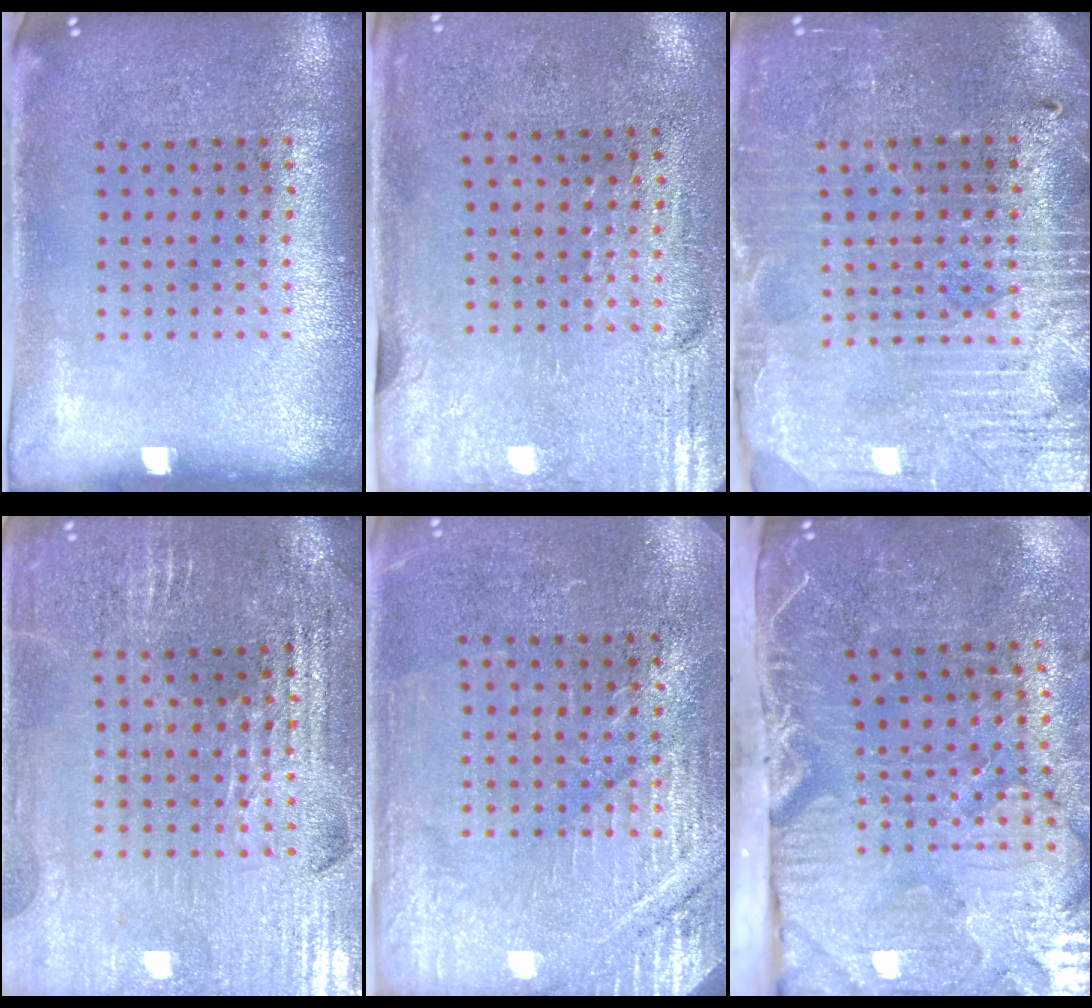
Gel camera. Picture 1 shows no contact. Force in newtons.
{"total": 2.9, "press": 2.5, "slide": 1.5}
{"total": 3.8, "press": 3.6, "slide": 1.3}
{"total": 3.0, "press": 3.0, "slide": 0.4}
{"total": 2.8, "press": 2.8, "slide": 0.4}
{"total": 5.3, "press": 4.4, "slide": 2.9}